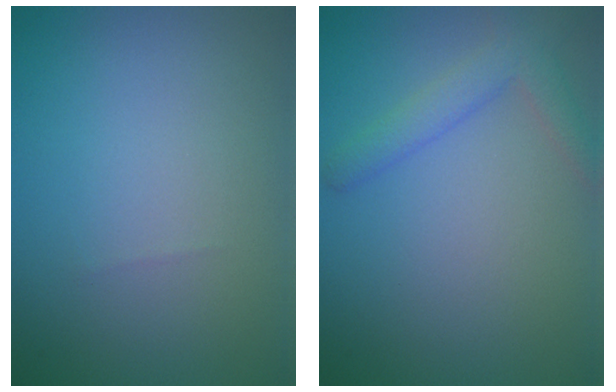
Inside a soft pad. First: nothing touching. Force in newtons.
{"total": 2.6, "press": 2.6, "slide": 0.2}